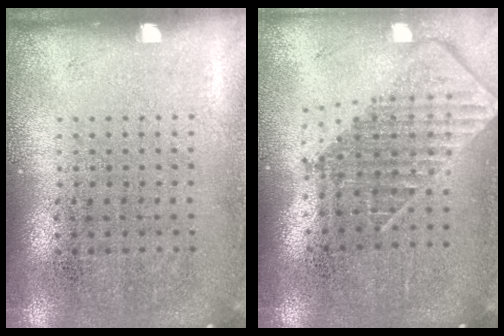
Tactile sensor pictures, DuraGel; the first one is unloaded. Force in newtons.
{"total": 2.0, "press": 1.5, "slide": 1.3}